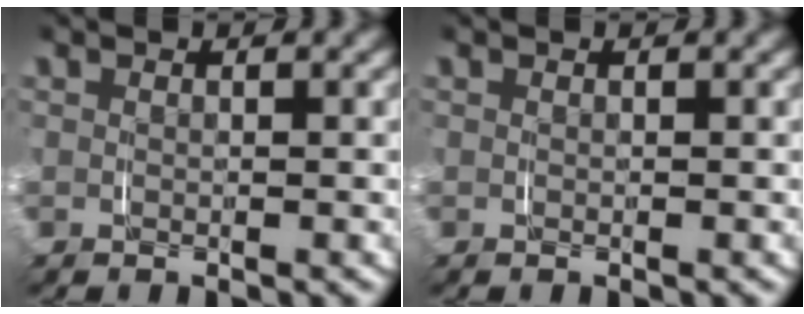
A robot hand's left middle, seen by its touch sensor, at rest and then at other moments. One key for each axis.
{"total": 0.0}